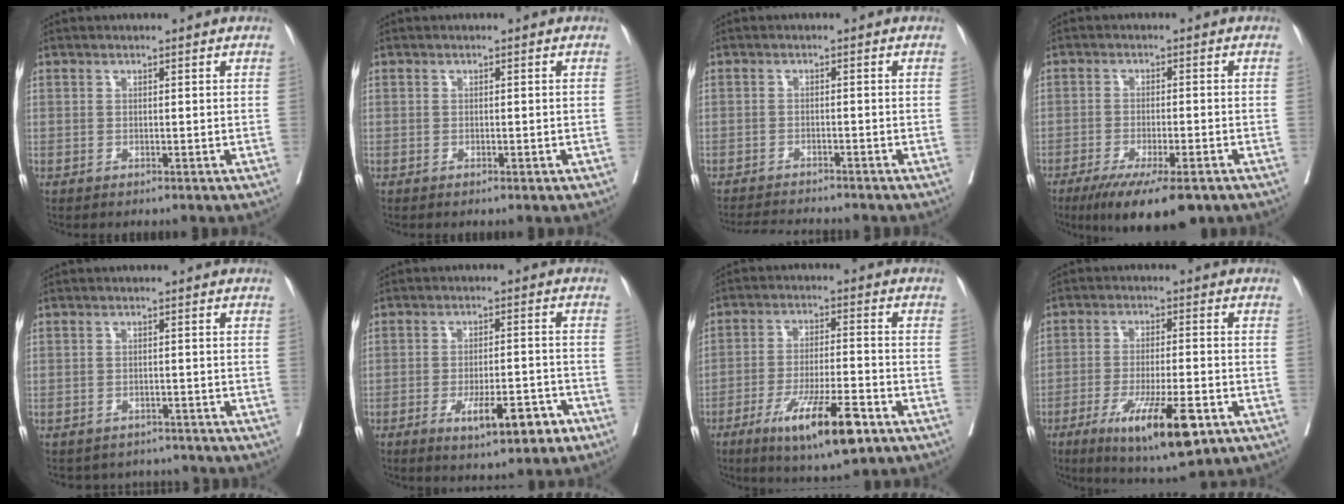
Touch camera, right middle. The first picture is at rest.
{"total": 0.8, "force": [-0.5, 0.3, 0.5], "torque": [-0.011, -0.001, -0.006]}
{"total": 6.9, "force": [-6.6, 0.3, 2.0], "torque": [-0.025, -0.009, -0.102]}
{"total": 11.5, "force": [-8.0, 2.4, 7.9], "torque": [-0.115, -0.021, -0.124]}
{"total": 5.4, "force": [-5.1, 1.8, -0.2], "torque": [0.007, 0.013, -0.064]}
{"total": 7.9, "force": [-4.2, 2.0, 6.4], "torque": [-0.093, -0.001, -0.057]}
{"total": 12.3, "force": [-6.8, 1.8, 10.1], "torque": [-0.173, -0.021, -0.108]}
{"total": 12.4, "force": [-6.0, 2.2, 10.7], "torque": [-0.176, -0.026, -0.088]}